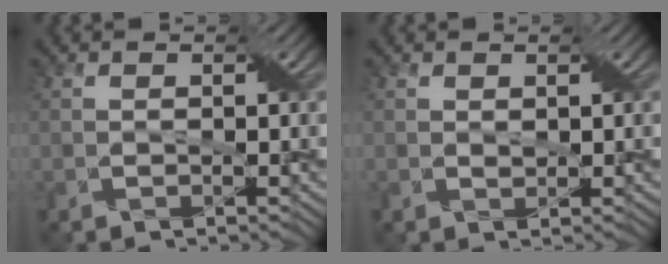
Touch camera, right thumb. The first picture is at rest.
{"total": 0.6, "force": [0.4, 0.3, 0.3], "torque": [-0.009, -0.002, 0.012]}